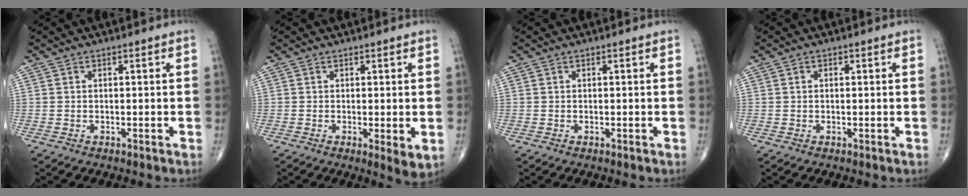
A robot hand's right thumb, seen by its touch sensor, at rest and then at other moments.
{"total": 3.5, "force": [-0.2, 0.8, 3.4], "torque": [-0.051, -0.014, -0.004]}
{"total": 0.0}
{"total": 0.6, "force": [0.2, 0.4, 0.4], "torque": [-0.006, 0.002, 0.002]}